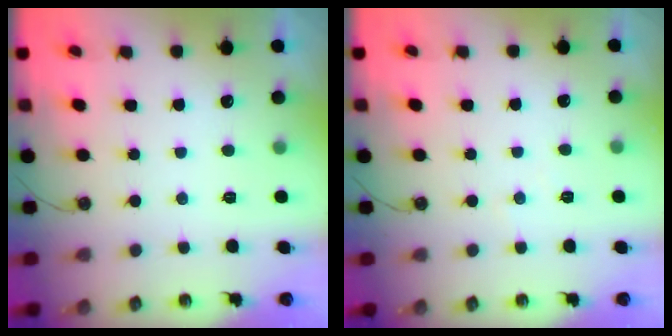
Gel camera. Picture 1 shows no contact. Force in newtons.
{"total": 2.9, "press": 2.8, "slide": 0.7}